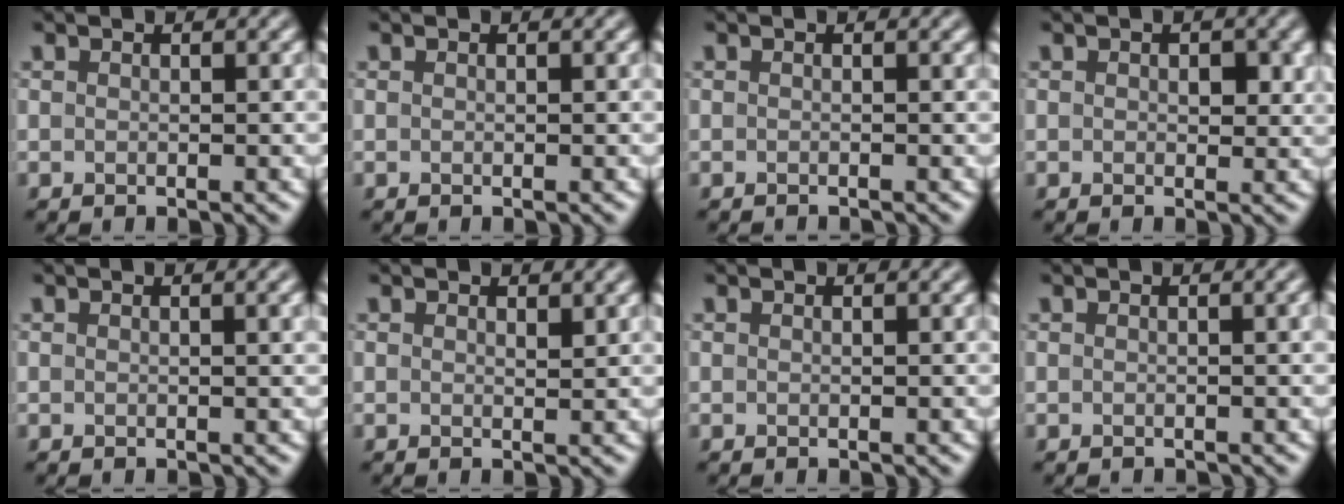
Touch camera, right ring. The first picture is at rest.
{"total": 0.0}
{"total": 0.9, "force": [-0.8, 0.2, 0.4], "torque": [0.004, -0.003, -0.015]}
{"total": 1.9, "force": [0.6, 1.1, 1.4], "torque": [-0.016, -0.003, 0.010]}
{"total": 1.3, "force": [0.4, 0.3, 1.1], "torque": [-0.012, 0.005, 0.004]}
{"total": 0.7, "force": [0.6, 0.2, 0.4], "torque": [-0.006, -0.002, 0.011]}
{"total": 0.0}
{"total": 1.3, "force": [-0.5, 0.5, 1.1], "torque": [-0.007, 0.001, -0.012]}